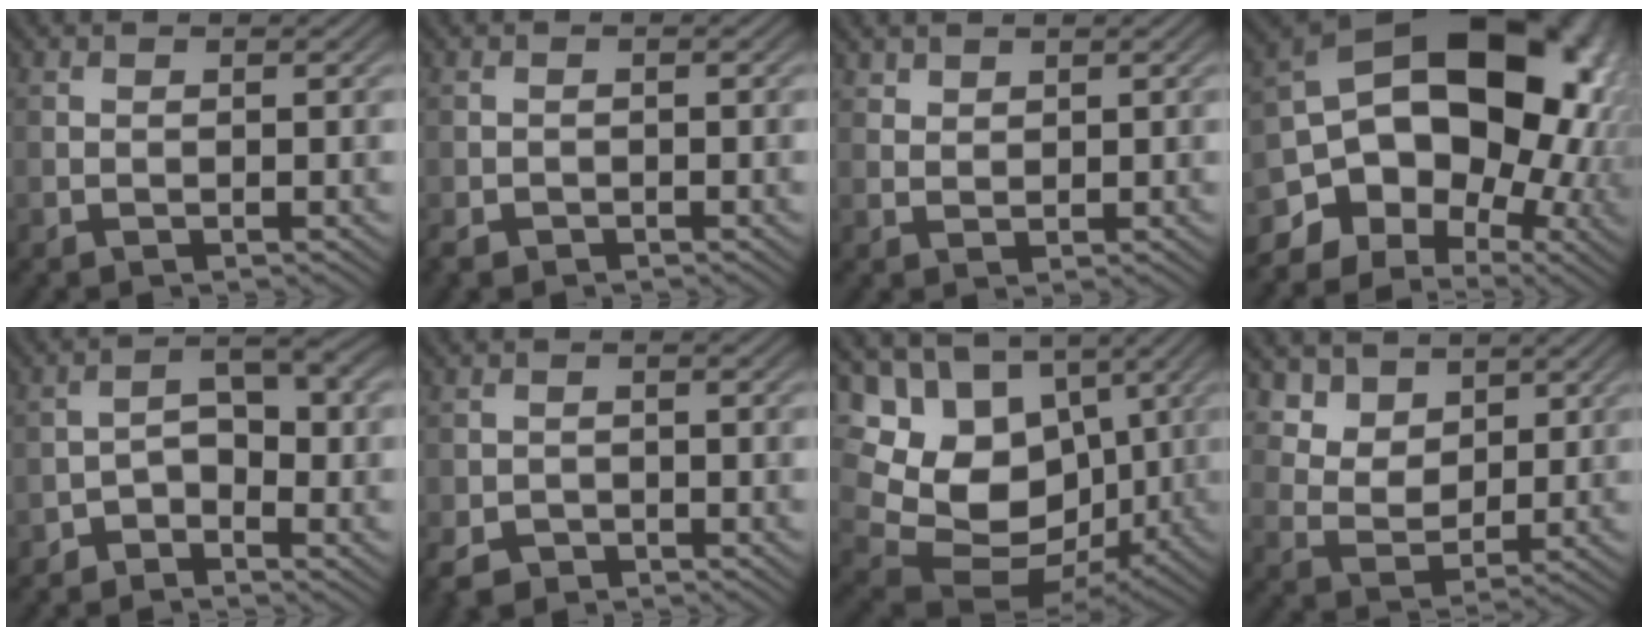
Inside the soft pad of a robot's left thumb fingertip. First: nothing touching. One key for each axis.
{"total": 1.4, "fx": -1.0, "fy": 0.8, "fz": 0.5, "tx": -0.012, "ty": -0.004, "tz": -0.023}
{"total": 1.8, "fx": 1.5, "fy": 0.8, "fz": 0.5, "tx": -0.011, "ty": 0.001, "tz": 0.036}
{"total": 20.6, "fx": -1.8, "fy": 14.7, "fz": 14.3, "tx": -0.204, "ty": -0.017, "tz": -0.033}
{"total": 4.1, "fx": -2.3, "fy": 1.9, "fz": 2.8, "tx": -0.045, "ty": 0.008, "tz": -0.051}
{"total": 2.7, "fx": -2.0, "fy": 1.6, "fz": 1.0, "tx": -0.021, "ty": -0.006, "tz": -0.043}
{"total": 18.1, "fx": 3.2, "fy": 13.7, "fz": 11.3, "tx": -0.238, "ty": -0.001, "tz": 0.080}
{"total": 6.3, "fx": 4.4, "fy": 3.8, "fz": 2.4, "tx": -0.070, "ty": -0.029, "tz": 0.100}